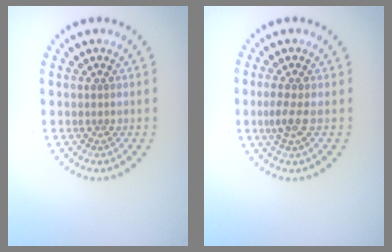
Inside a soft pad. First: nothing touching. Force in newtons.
{"total": 1.7, "press": 1.5, "slide": 0.8}